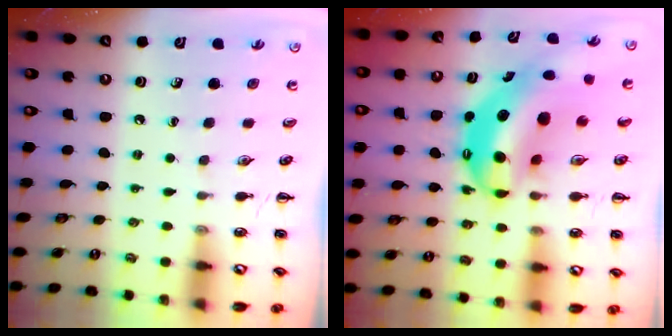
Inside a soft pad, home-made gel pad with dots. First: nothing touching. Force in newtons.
{"total": 13.8, "press": 13.3, "slide": 3.4}